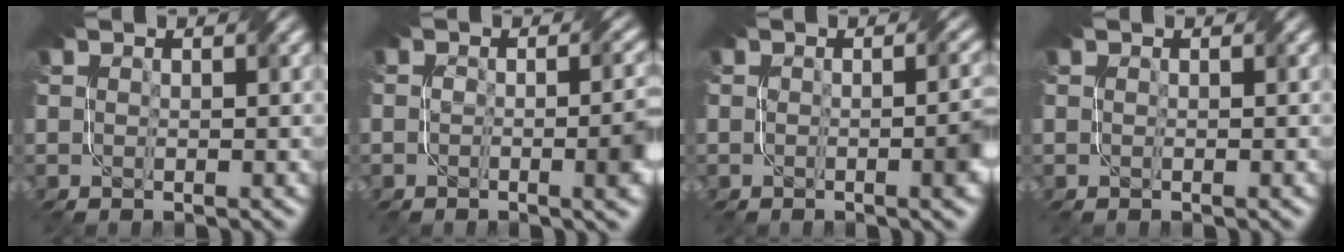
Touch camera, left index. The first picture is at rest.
{"total": 3.7, "force": [-0.8, 1.1, 3.4], "torque": [-0.051, -0.005, -0.010]}
{"total": 2.9, "force": [-0.6, 0.9, 2.7], "torque": [-0.034, -0.002, -0.007]}
{"total": 0.0}